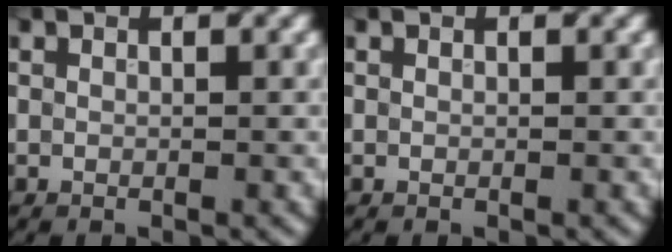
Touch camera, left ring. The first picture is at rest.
{"total": 0.0}